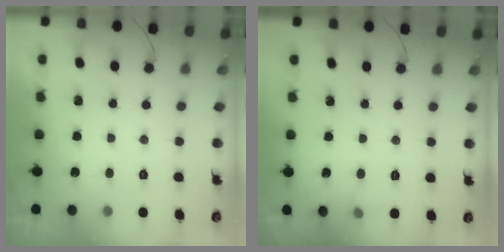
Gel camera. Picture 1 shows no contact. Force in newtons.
{"total": 4.6, "press": 4.4, "slide": 1.3}